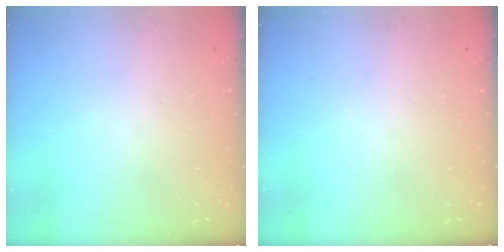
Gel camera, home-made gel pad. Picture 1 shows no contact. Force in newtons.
{"total": 0.0}